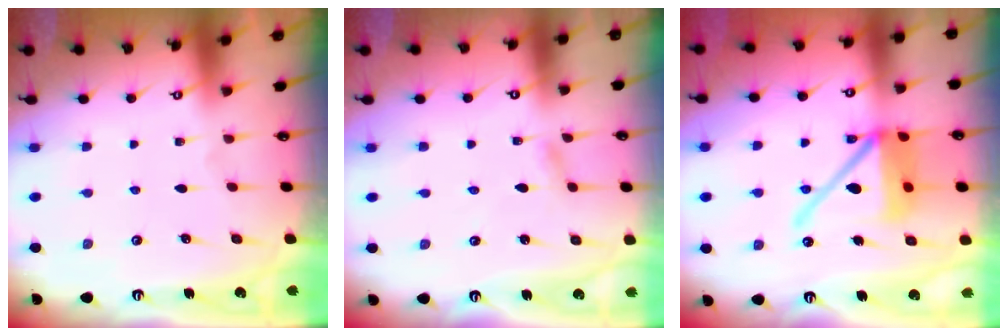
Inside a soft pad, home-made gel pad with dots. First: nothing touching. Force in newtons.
{"total": 1.4, "press": 1.4, "slide": 0.1}
{"total": 15.5, "press": 15.4, "slide": 2.0}